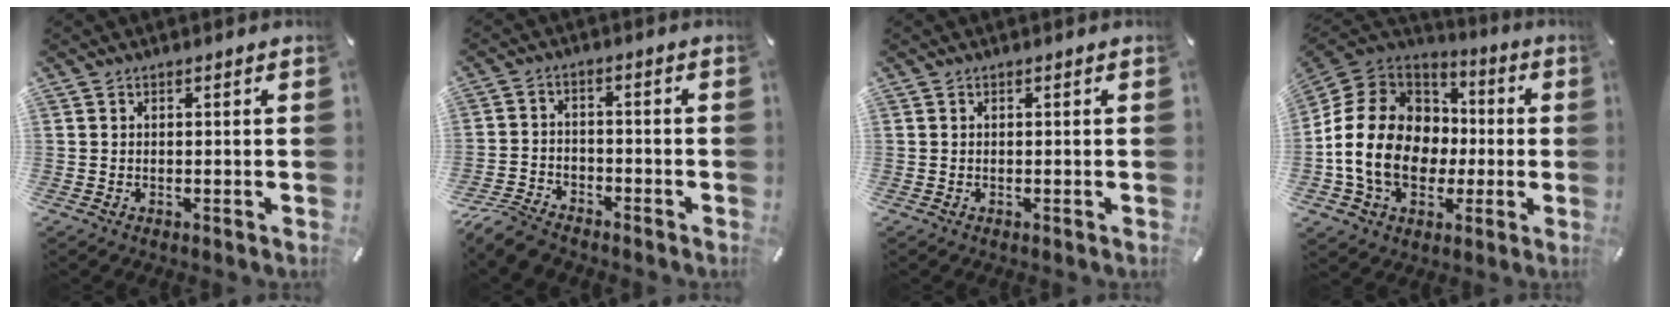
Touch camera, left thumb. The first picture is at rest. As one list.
[{"total": 6.7, "force": [-5.9, 2.6, 2.0], "torque": [-0.048, 0.026, -0.116]}, {"total": 0.0}, {"total": 18.6, "force": [-3.6, 15.2, 10.2], "torque": [-0.222, 0.025, -0.059]}]